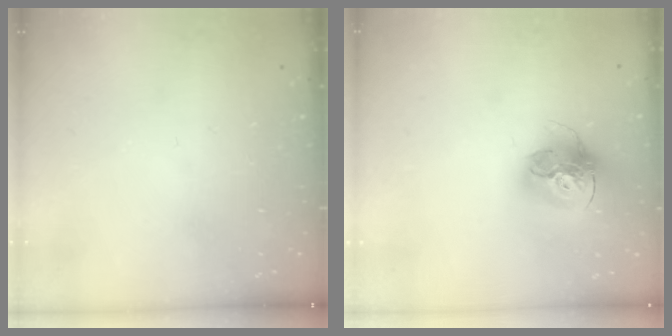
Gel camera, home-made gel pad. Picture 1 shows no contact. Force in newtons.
{"total": 16.2, "press": 16.1, "slide": 1.6}